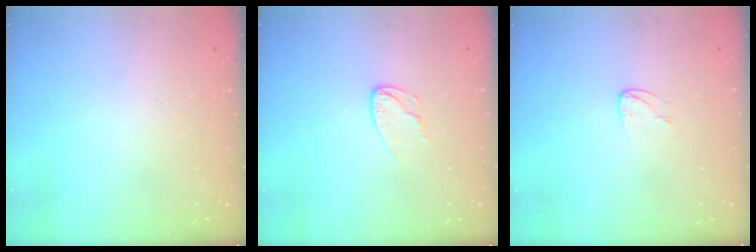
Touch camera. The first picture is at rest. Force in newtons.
{"total": 6.3, "press": 6.2, "slide": 0.6}
{"total": 3.1, "press": 3.1, "slide": 0.3}